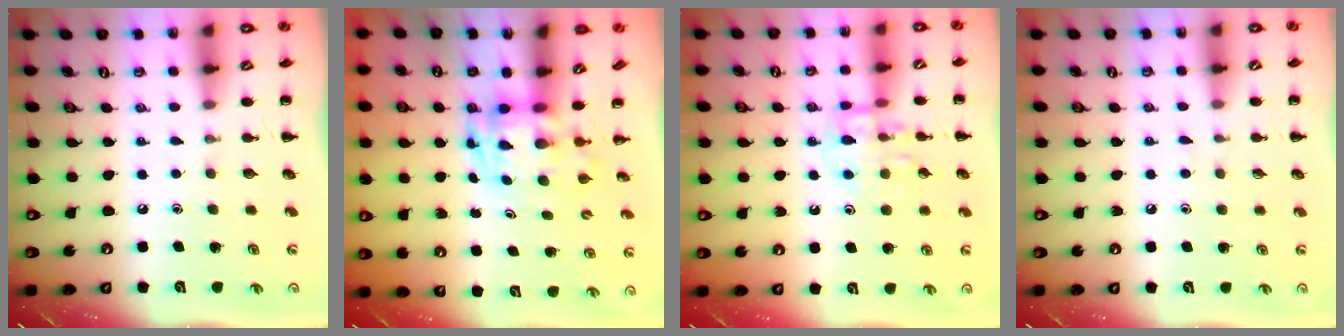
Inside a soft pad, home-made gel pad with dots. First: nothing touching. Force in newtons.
{"total": 3.5, "press": 3.4, "slide": 0.7}
{"total": 11.1, "press": 11.1, "slide": 0.7}
{"total": 3.0, "press": 2.8, "slide": 1.2}